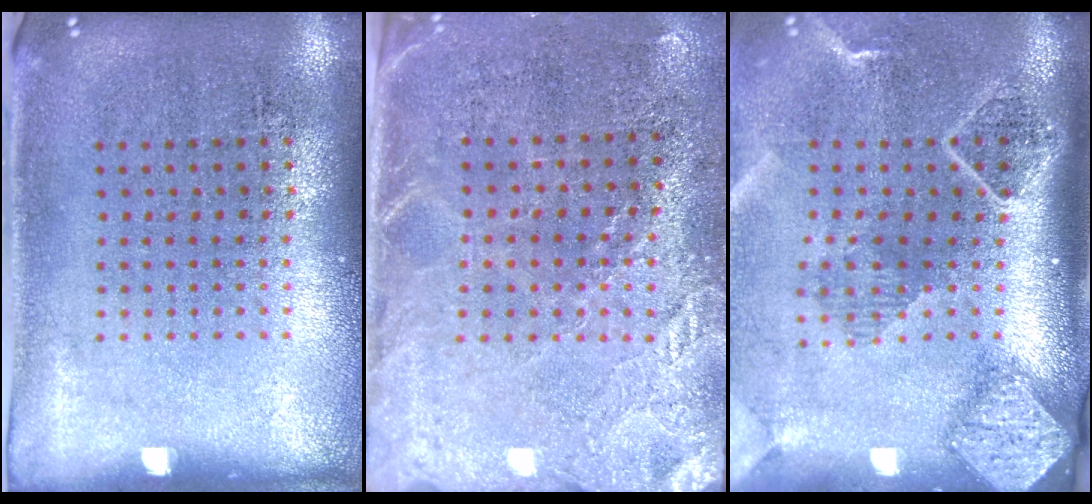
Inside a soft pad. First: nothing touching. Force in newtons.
{"total": 3.0, "press": 2.7, "slide": 1.2}
{"total": 2.7, "press": 2.0, "slide": 1.9}